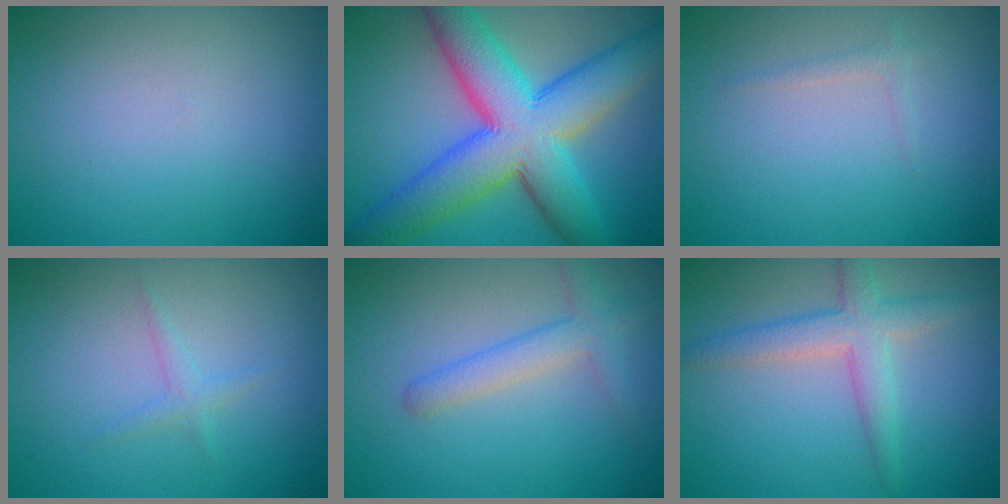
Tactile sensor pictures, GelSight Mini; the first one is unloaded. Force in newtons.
{"total": 11.7, "press": 11.7, "slide": 0.2}
{"total": 0.8, "press": 0.8, "slide": 0.1}
{"total": 1.0, "press": 1.0, "slide": 0.1}
{"total": 2.8, "press": 2.8, "slide": 0.1}
{"total": 3.6, "press": 3.6, "slide": 0.1}